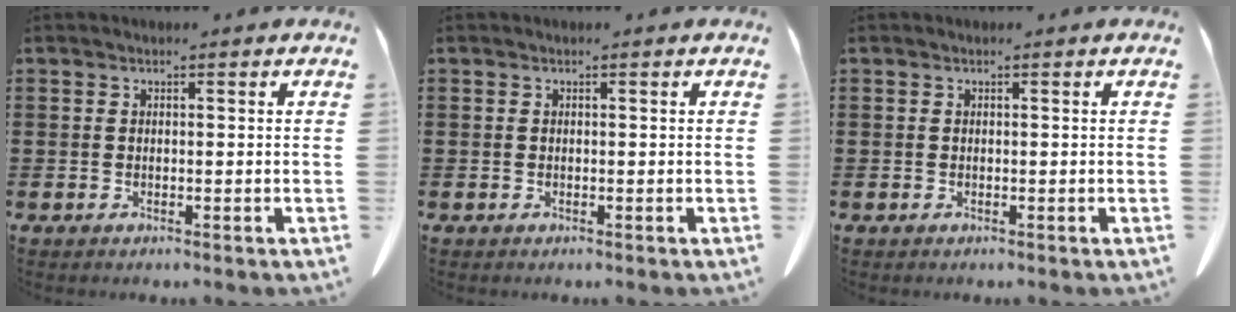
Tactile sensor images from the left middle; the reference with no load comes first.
{"total": 0.0}
{"total": 0.0}